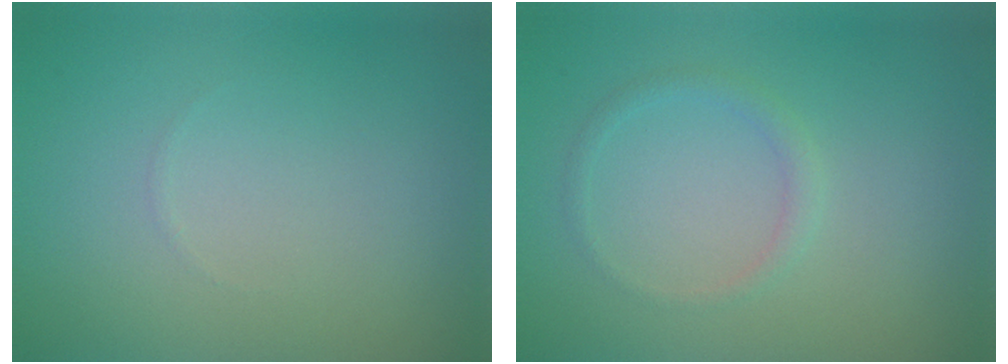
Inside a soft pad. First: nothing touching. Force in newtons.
{"total": 1.2, "press": 1.2, "slide": 0.0}